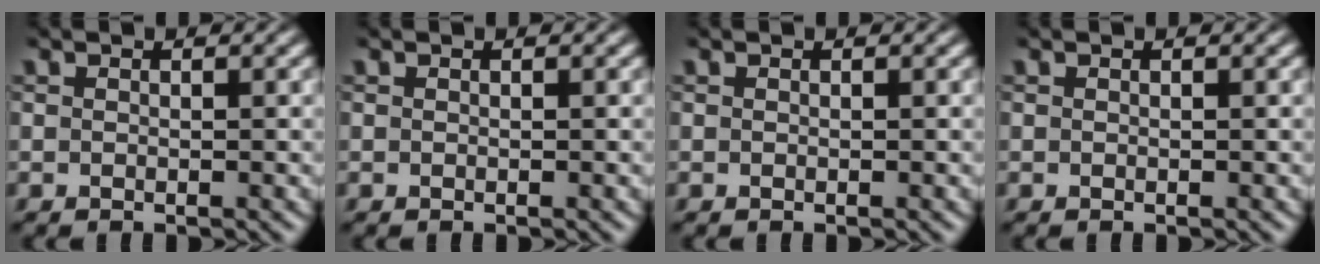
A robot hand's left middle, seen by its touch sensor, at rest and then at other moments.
{"total": 0.0}
{"total": 0.0}
{"total": 0.0}